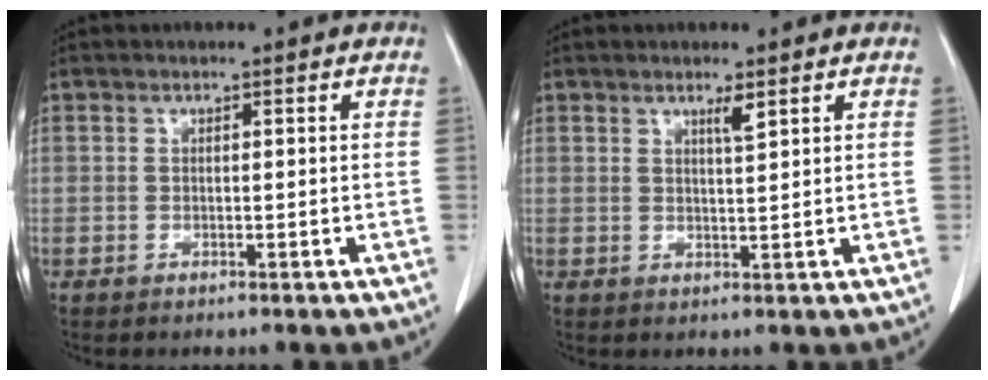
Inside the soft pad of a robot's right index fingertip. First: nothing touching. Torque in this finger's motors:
{"motor_torque": [0.05, 0.07, 0.00, 0.02]}